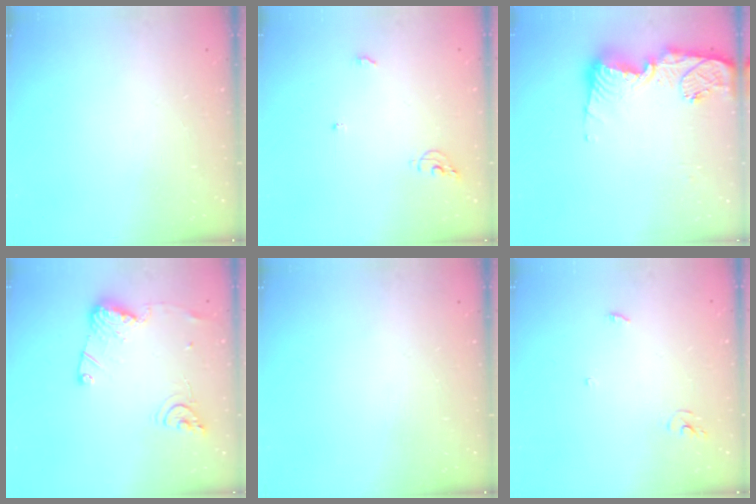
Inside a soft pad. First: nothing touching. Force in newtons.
{"total": 5.4, "press": 5.4, "slide": 0.4}
{"total": 14.0, "press": 13.9, "slide": 1.5}
{"total": 12.9, "press": 12.8, "slide": 1.5}
{"total": 0.0}
{"total": 3.3, "press": 3.2, "slide": 0.3}